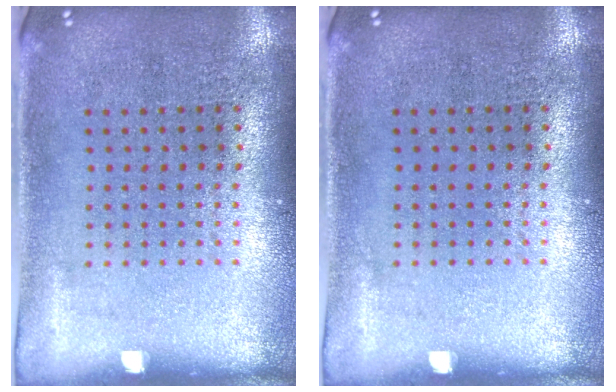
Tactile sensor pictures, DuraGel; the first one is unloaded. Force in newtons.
{"total": 0.0}